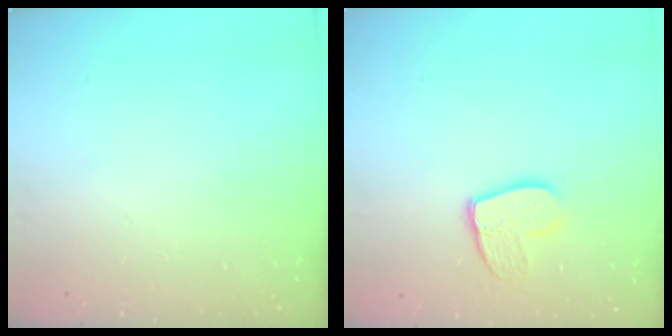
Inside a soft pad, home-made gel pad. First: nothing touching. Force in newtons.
{"total": 10.9, "press": 10.8, "slide": 0.9}